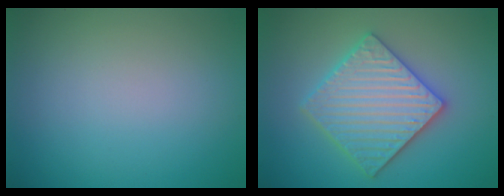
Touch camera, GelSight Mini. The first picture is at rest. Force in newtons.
{"total": 5.9, "press": 5.8, "slide": 1.1}